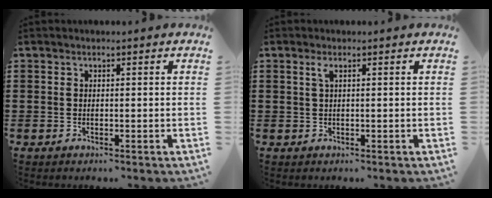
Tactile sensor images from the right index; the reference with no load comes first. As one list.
[{"total": 1.3, "force": [0.5, 0.3, 1.1], "torque": [-0.024, 0.003, 0.008]}]